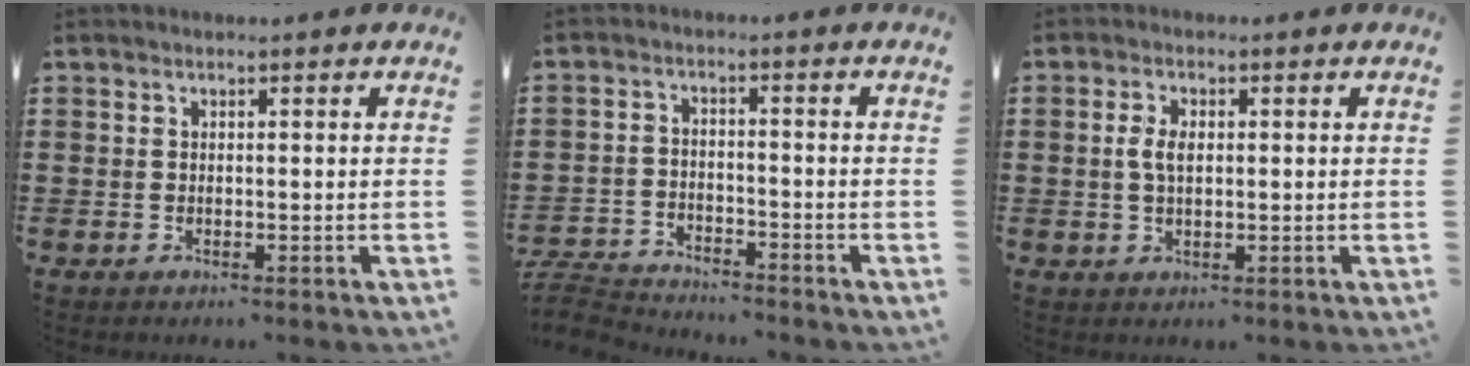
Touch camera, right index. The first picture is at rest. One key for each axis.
{"total": 4.3, "fx": -4.3, "fy": 0.5, "fz": 0.3, "tx": -0.022, "ty": -0.002, "tz": -0.093}
{"total": 3.2, "fx": 0.3, "fy": 1.7, "fz": 2.7, "tx": -0.056, "ty": 0.009, "tz": 0.004}